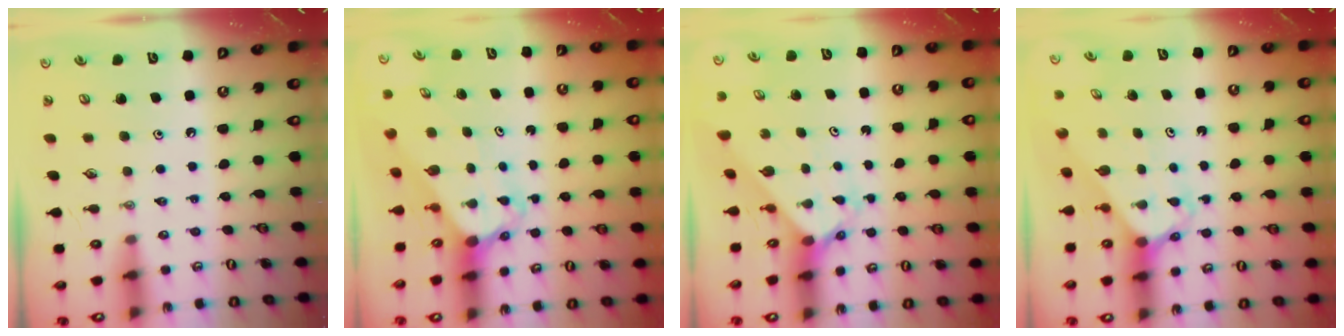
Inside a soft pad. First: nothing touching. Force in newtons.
{"total": 3.6, "press": 3.6, "slide": 0.3}
{"total": 1.9, "press": 1.9, "slide": 0.1}
{"total": 2.6, "press": 2.6, "slide": 0.2}